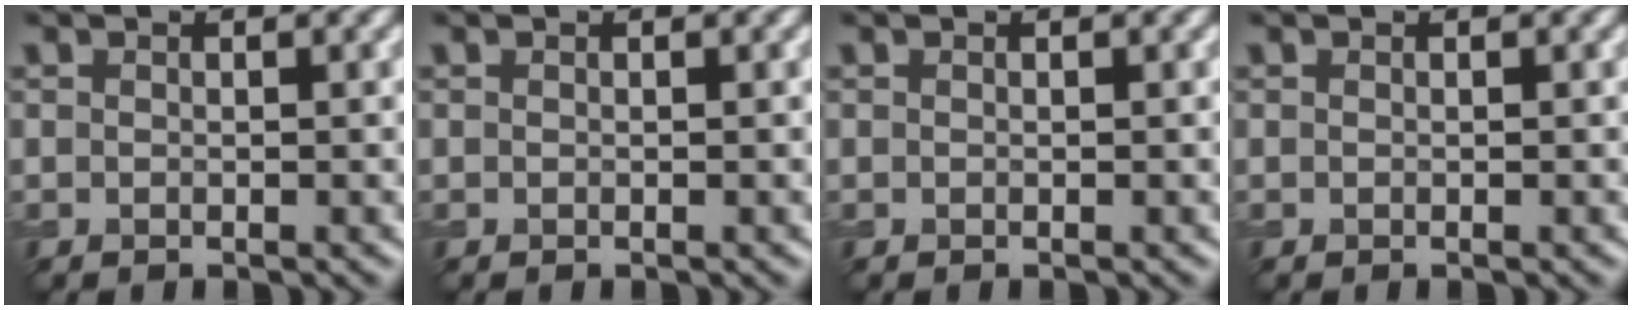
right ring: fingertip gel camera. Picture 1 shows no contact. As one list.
[{"total": 0.0}, {"total": 0.0}, {"total": 0.0}]